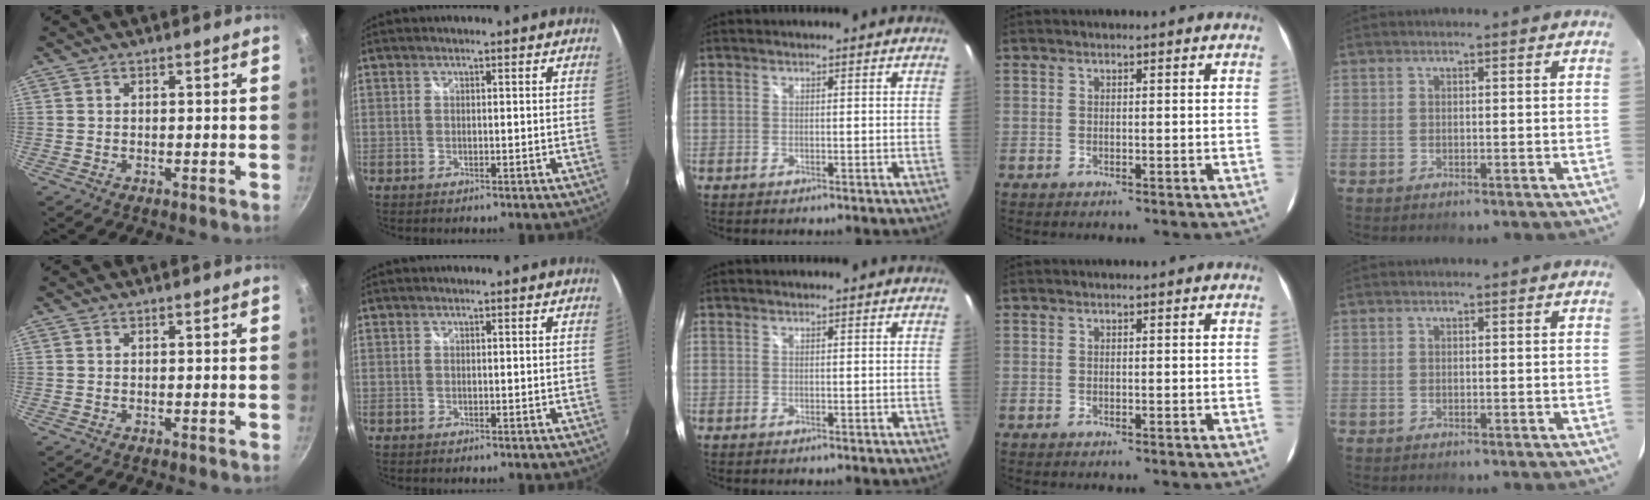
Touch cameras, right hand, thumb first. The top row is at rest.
{}